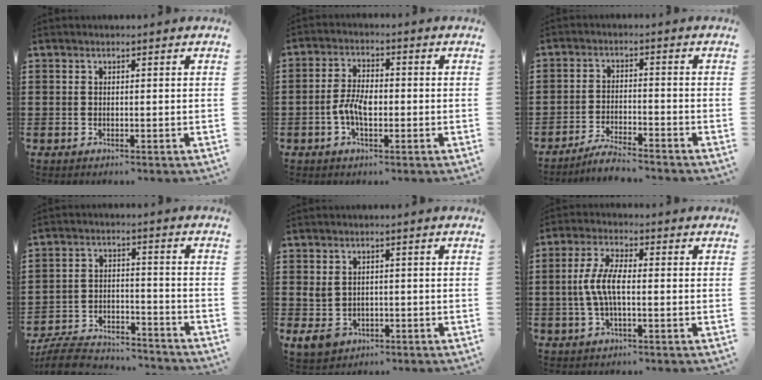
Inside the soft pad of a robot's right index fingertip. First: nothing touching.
{"total": 4.8, "force": [-1.3, 2.3, 4.0], "torque": [-0.092, 0.000, -0.029]}
{"total": 4.0, "force": [-3.8, 0.2, 1.0], "torque": [-0.028, 0.004, -0.079]}
{"total": 7.6, "force": [-7.2, 1.6, 1.8], "torque": [-0.039, 0.018, -0.140]}
{"total": 3.5, "force": [-0.6, 2.5, 2.3], "torque": [-0.071, -0.007, -0.018]}
{"total": 6.0, "force": [-0.7, 2.0, 5.6], "torque": [-0.128, -0.003, -0.022]}